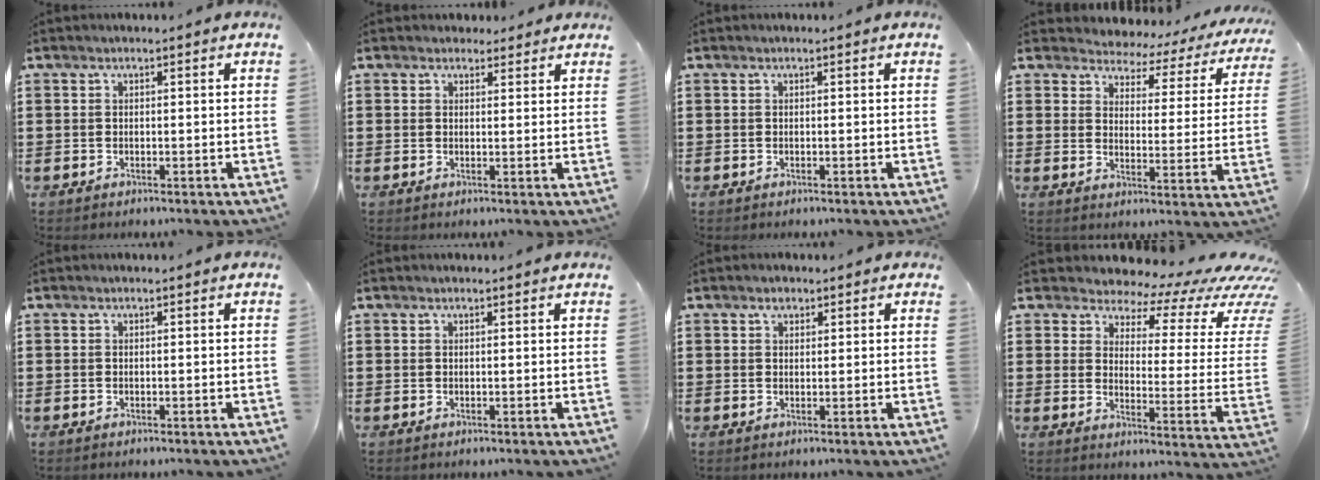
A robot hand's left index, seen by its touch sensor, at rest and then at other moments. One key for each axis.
{"total": 2.0, "fx": 1.6, "fy": 1.1, "fz": 0.2, "tx": -0.002, "ty": 0.003, "tz": 0.030}
{"total": 0.0}
{"total": 3.0, "fx": 2.8, "fy": 1.2, "fz": 0.2, "tx": -0.027, "ty": -0.024, "tz": 0.039}
{"total": 0.0}
{"total": 0.5, "fx": 0.4, "fy": 0.0, "fz": 0.3, "tx": -0.008, "ty": 0.000, "tz": 0.009}
{"total": 1.8, "fx": 1.3, "fy": 1.1, "fz": 0.7, "tx": -0.008, "ty": 0.001, "tz": 0.023}
{"total": 6.3, "fx": 5.5, "fy": 2.4, "fz": 2.2, "tx": -0.043, "ty": -0.056, "tz": 0.088}